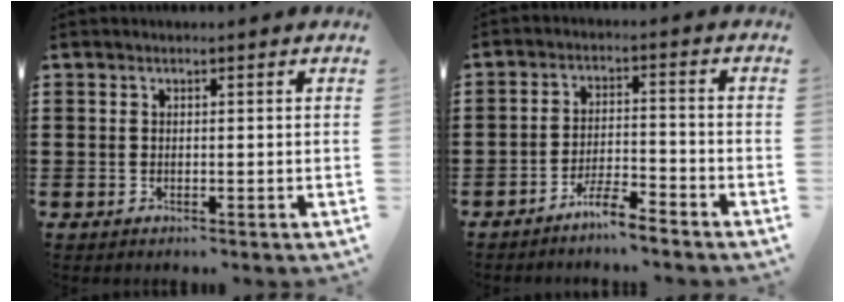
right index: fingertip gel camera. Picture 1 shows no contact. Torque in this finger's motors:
{"motor_torque": [-0.14, 2.00, -0.99, -0.21]}